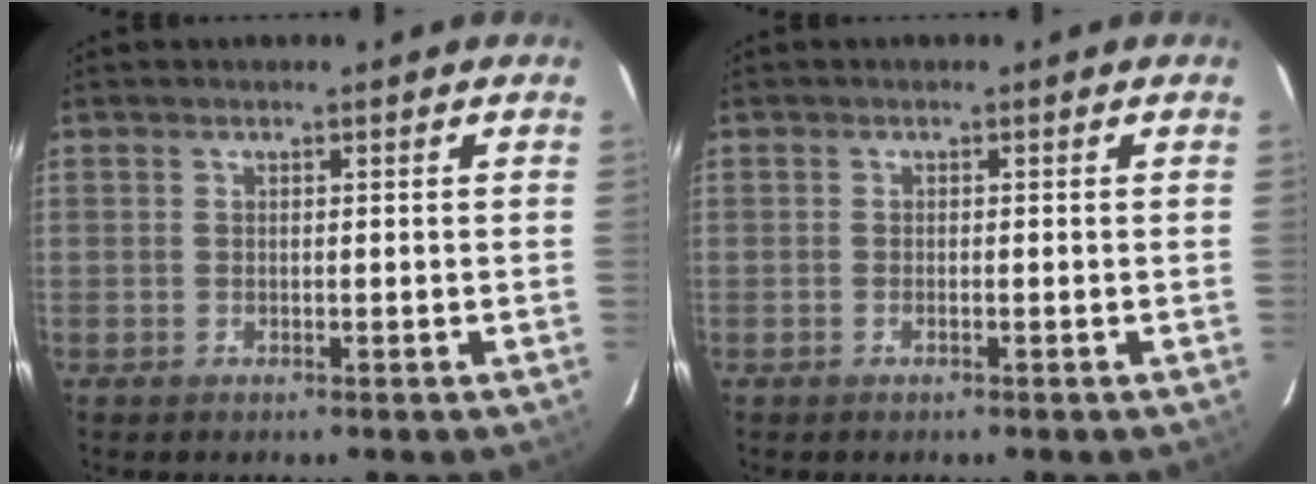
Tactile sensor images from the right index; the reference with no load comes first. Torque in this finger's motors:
{"motor_torque": [-0.14, -0.11, -0.06, -0.01]}